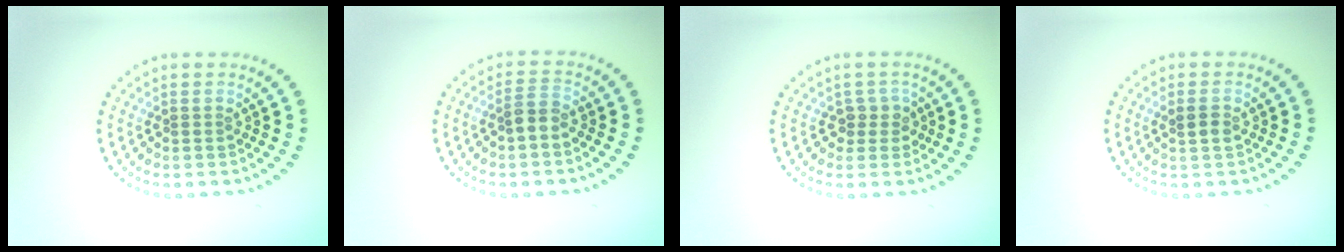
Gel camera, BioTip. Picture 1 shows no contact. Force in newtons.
{"total": 1.8, "press": 1.6, "slide": 0.8}
{"total": 1.8, "press": 1.5, "slide": 0.9}
{"total": 1.3, "press": 1.3, "slide": 0.4}